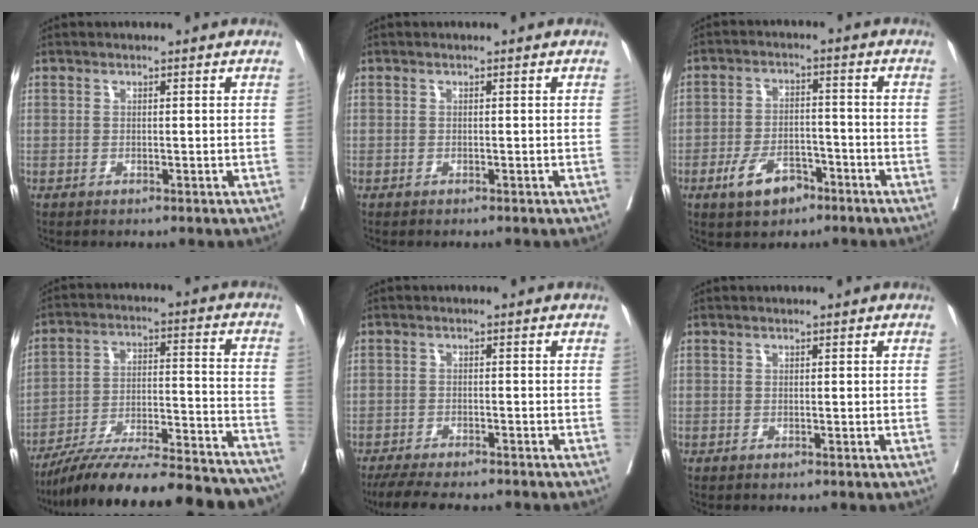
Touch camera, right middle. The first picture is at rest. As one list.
[{"total": 0.0}, {"total": 6.2, "force": [-3.6, 3.1, 4.0], "torque": [-0.081, 0.001, -0.059]}, {"total": 28.5, "force": [-25.4, 2.8, 12.6], "torque": [-0.144, -0.012, -0.367]}, {"total": 9.5, "force": [-8.2, 1.8, 4.4], "torque": [-0.066, -0.014, -0.123]}, {"total": 0.0}]